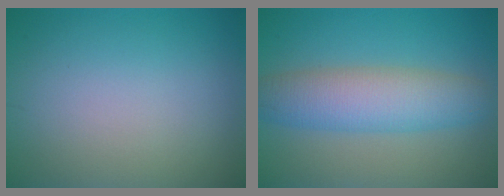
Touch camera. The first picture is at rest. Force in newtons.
{"total": 6.0, "press": 6.0, "slide": 0.3}